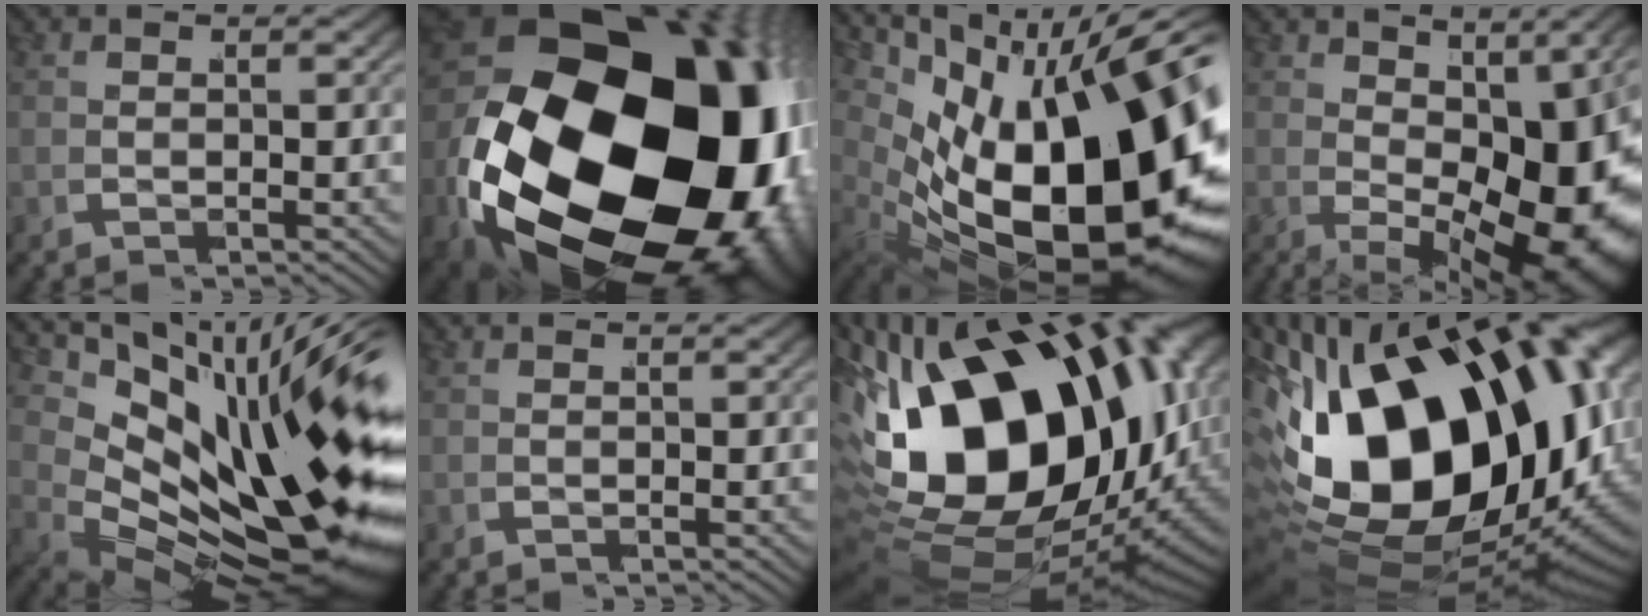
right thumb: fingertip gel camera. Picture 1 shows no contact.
{"total": 41.8, "force": [-3.7, 26.9, 31.8], "torque": [-0.526, -0.101, -0.006]}
{"total": 25.8, "force": [-2.4, 15.2, 20.8], "torque": [-0.346, -0.078, 0.020]}
{"total": 14.6, "force": [-2.0, 8.0, 12.1], "torque": [-0.167, -0.034, 0.002]}
{"total": 17.7, "force": [-0.3, 9.2, 15.2], "torque": [-0.236, -0.042, 0.031]}
{"total": 0.0}
{"total": 27.4, "force": [-0.8, 16.5, 21.9], "torque": [-0.375, -0.057, 0.026]}
{"total": 30.7, "force": [-0.7, 18.7, 24.3], "torque": [-0.422, -0.056, 0.027]}